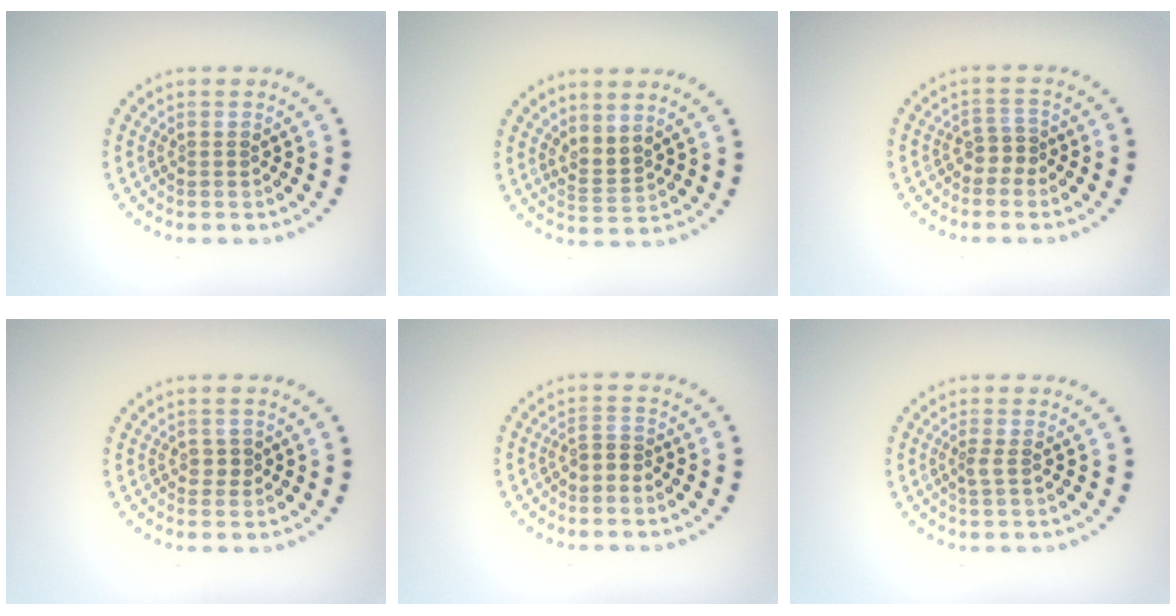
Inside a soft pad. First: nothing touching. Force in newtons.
{"total": 2.1, "press": 1.6, "slide": 1.3}
{"total": 1.6, "press": 1.2, "slide": 1.1}
{"total": 0.9, "press": 0.8, "slide": 0.3}
{"total": 1.1, "press": 0.9, "slide": 0.7}
{"total": 0.9, "press": 0.6, "slide": 0.6}